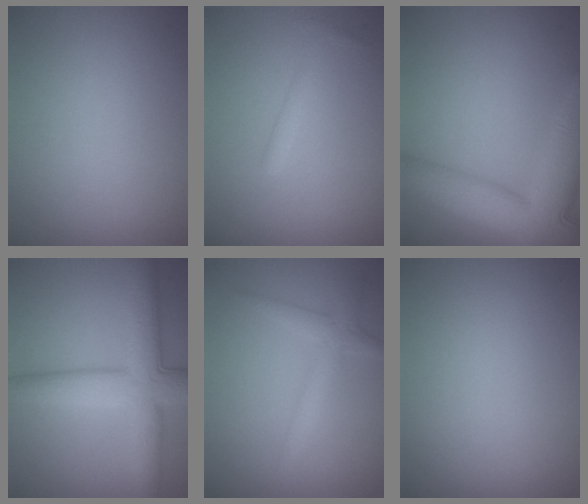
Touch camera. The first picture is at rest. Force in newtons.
{"total": 1.0, "press": 1.0, "slide": 0.0}
{"total": 11.3, "press": 11.3, "slide": 0.6}
{"total": 6.9, "press": 6.9, "slide": 0.3}
{"total": 2.2, "press": 2.2, "slide": 0.1}
{"total": 0.0}